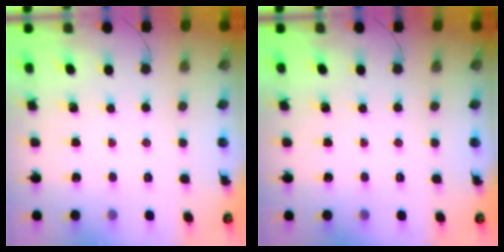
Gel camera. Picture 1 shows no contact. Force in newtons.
{"total": 0.0}